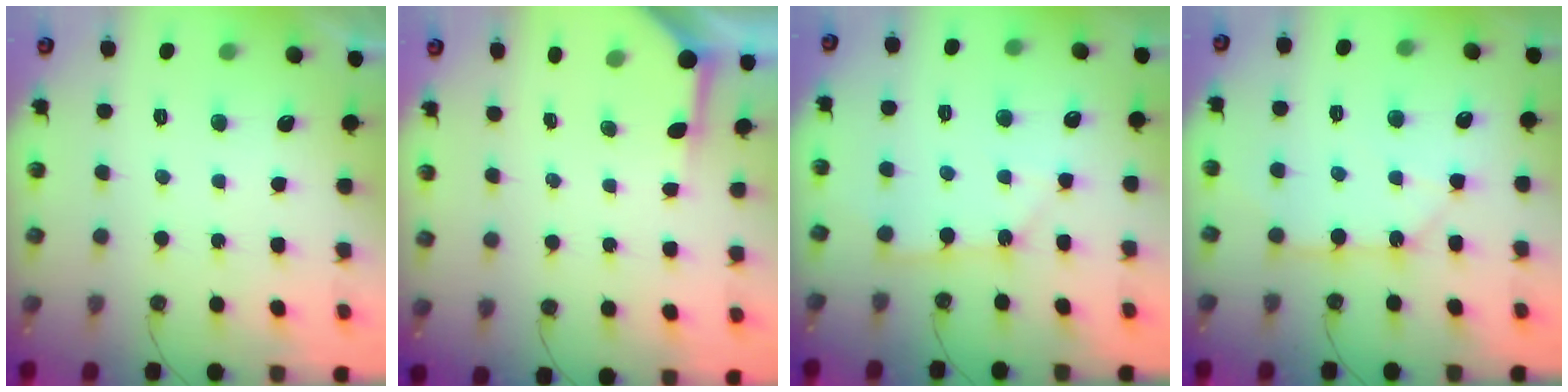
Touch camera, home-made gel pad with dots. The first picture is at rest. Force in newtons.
{"total": 3.6, "press": 3.6, "slide": 0.3}
{"total": 2.3, "press": 2.3, "slide": 0.2}
{"total": 10.9, "press": 10.8, "slide": 1.2}